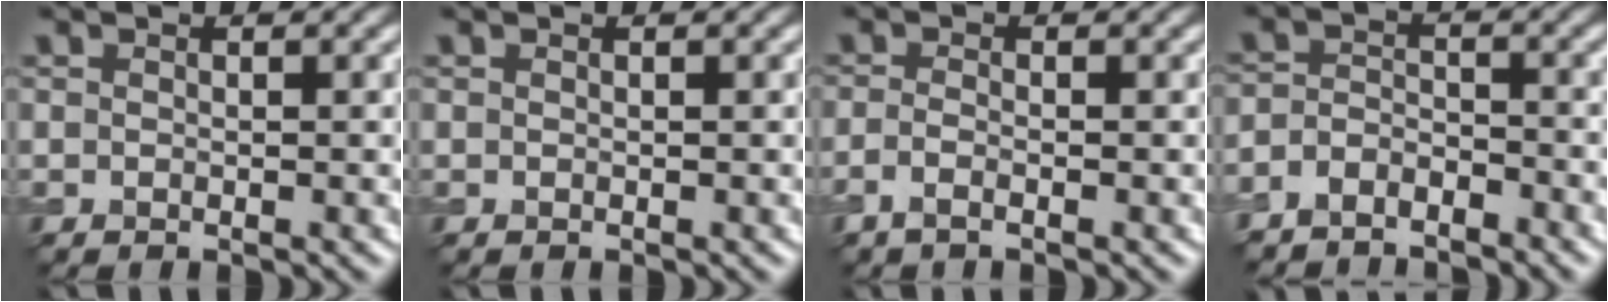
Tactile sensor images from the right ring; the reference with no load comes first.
{"total": 0.0}
{"total": 1.1, "force": [-0.7, 0.1, 0.8], "torque": [-0.018, -0.001, -0.018]}
{"total": 3.4, "force": [-3.2, 1.1, 0.5], "torque": [-0.007, -0.004, -0.069]}